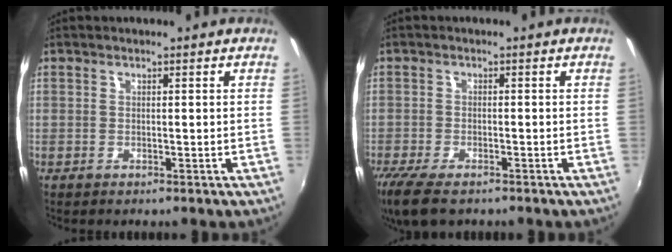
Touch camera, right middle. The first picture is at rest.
{"total": 8.3, "force": [-6.3, 2.6, 4.8], "torque": [-0.120, -0.037, -0.116]}